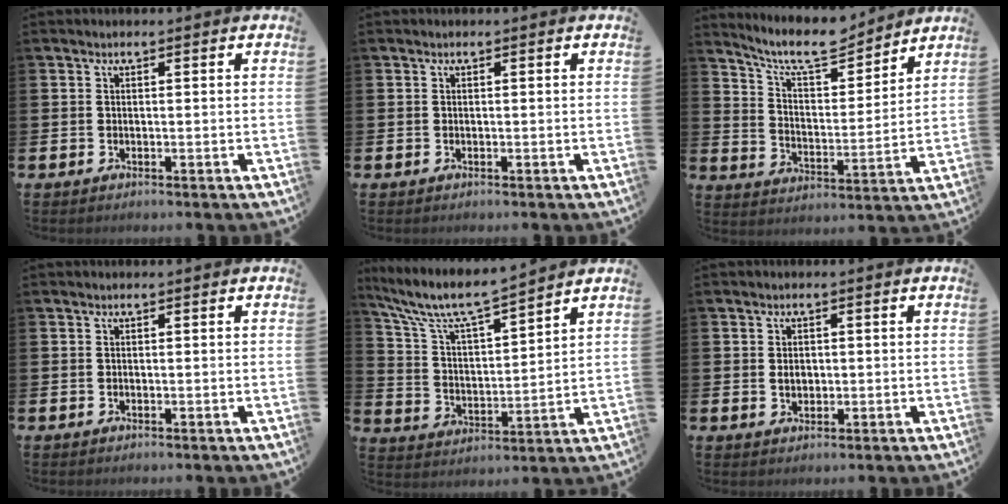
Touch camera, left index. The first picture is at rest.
{"total": 0.0}
{"total": 9.0, "force": [8.3, 1.9, 3.0], "torque": [-0.079, -0.056, 0.145]}
{"total": 0.0}
{"total": 8.0, "force": [7.3, 1.1, 3.2], "torque": [-0.098, -0.045, 0.124]}
{"total": 1.6, "force": [0.3, 1.3, 1.0], "torque": [-0.002, 0.001, 0.000]}